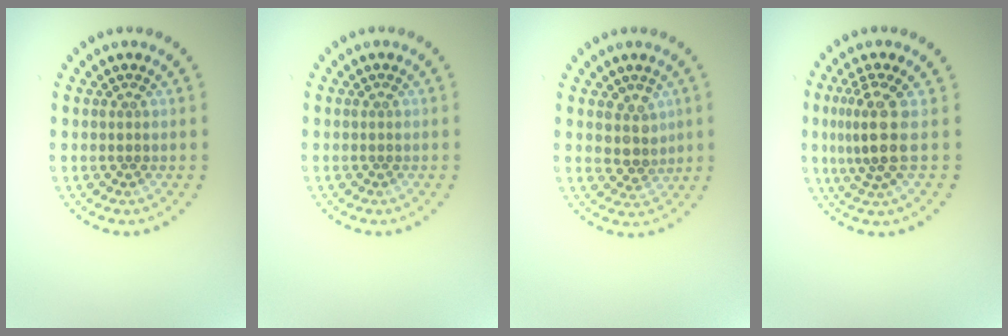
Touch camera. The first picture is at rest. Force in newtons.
{"total": 0.0}
{"total": 2.5, "press": 2.2, "slide": 1.2}
{"total": 3.6, "press": 2.6, "slide": 2.5}